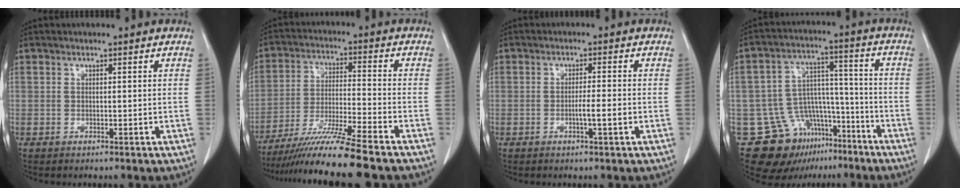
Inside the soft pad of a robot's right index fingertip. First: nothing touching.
{"total": 13.5, "force": [-11.2, -1.8, 7.4], "torque": [-0.123, -0.028, -0.190]}
{"total": 2.8, "force": [-0.8, -0.1, 2.7], "torque": [-0.042, 0.001, -0.012]}
{"total": 14.5, "force": [-9.4, 9.9, 4.7], "torque": [-0.074, 0.070, -0.138]}